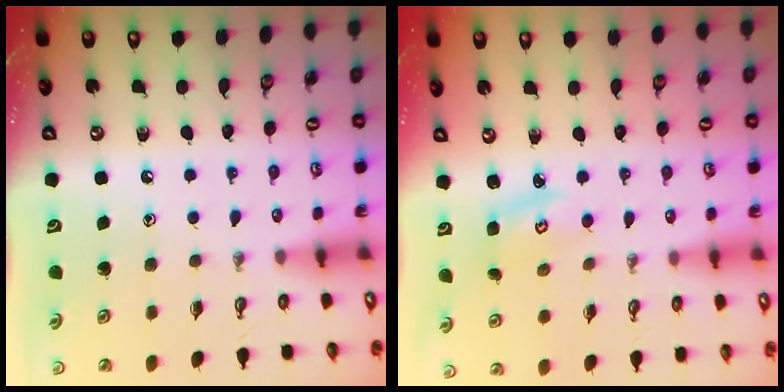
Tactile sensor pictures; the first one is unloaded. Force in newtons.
{"total": 2.8, "press": 2.8, "slide": 0.2}